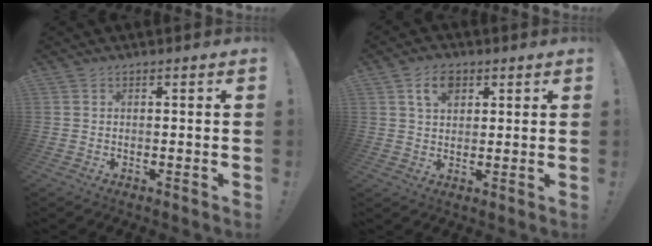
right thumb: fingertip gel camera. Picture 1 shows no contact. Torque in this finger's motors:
{"motor_torque": [0.67, 0.79, 0.20, -0.14, 0.04]}